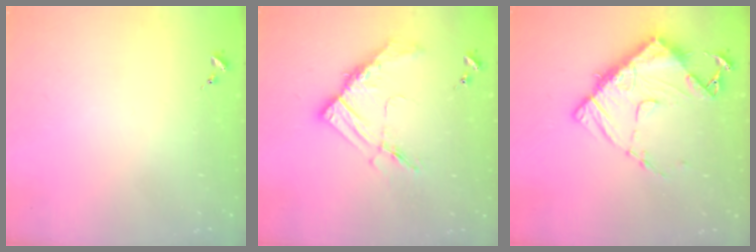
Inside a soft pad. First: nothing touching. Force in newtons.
{"total": 12.4, "press": 12.4, "slide": 0.9}
{"total": 13.3, "press": 13.2, "slide": 1.3}